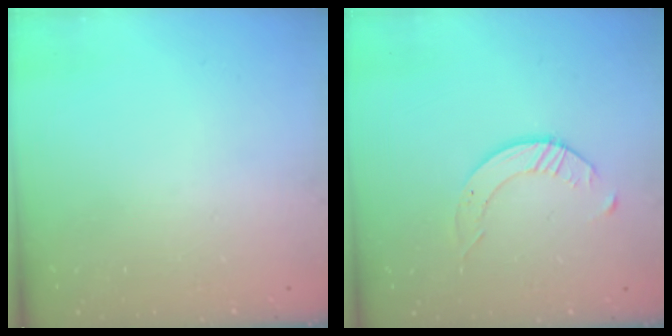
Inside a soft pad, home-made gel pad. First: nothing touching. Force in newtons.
{"total": 3.5, "press": 3.5, "slide": 0.5}